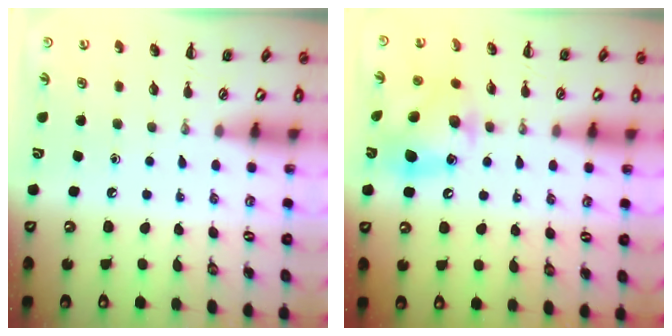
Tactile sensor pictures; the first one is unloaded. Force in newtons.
{"total": 12.3, "press": 12.2, "slide": 1.6}